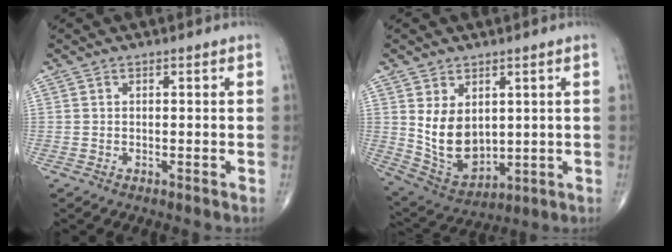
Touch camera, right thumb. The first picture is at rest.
{"total": 10.6, "force": [1.9, 7.3, 7.5], "torque": [-0.110, -0.021, 0.062]}